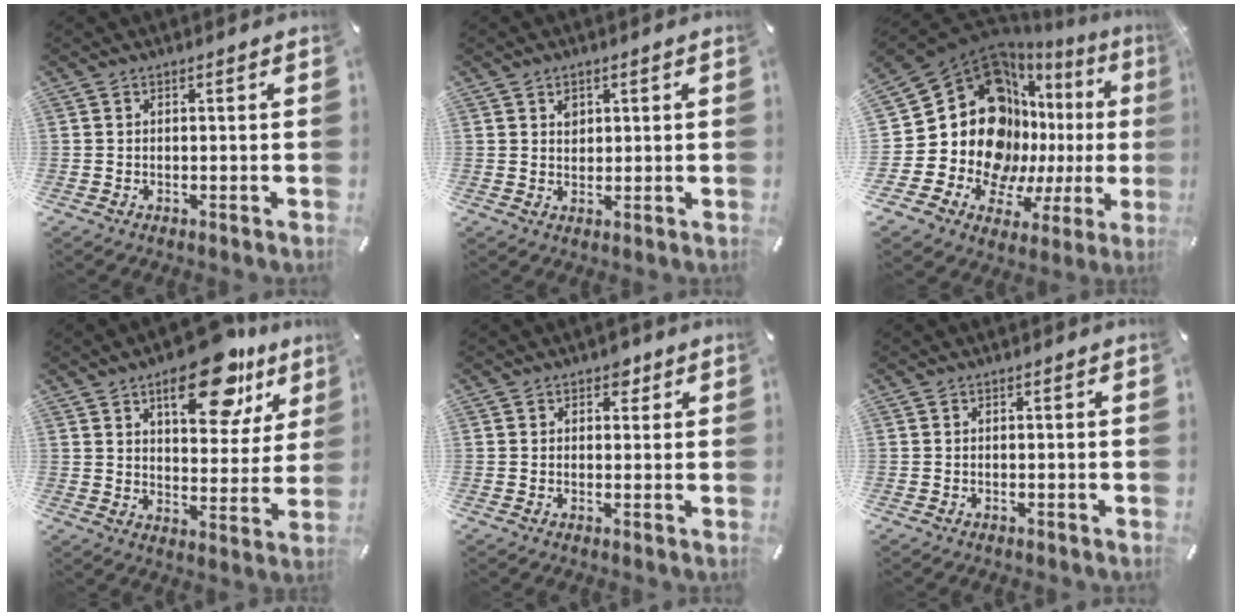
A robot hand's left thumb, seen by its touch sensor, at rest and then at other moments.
{"total": 2.4, "force": [0.9, 2.0, 0.7], "torque": [0.000, -0.004, 0.014]}
{"total": 26.0, "force": [4.1, 19.0, 17.2], "torque": [-0.302, -0.086, 0.107]}
{"total": 18.9, "force": [11.2, 9.0, 12.3], "torque": [-0.160, -0.057, 0.181]}
{"total": 3.0, "force": [1.3, 2.3, 1.3], "torque": [0.003, -0.005, 0.016]}
{"total": 0.0}